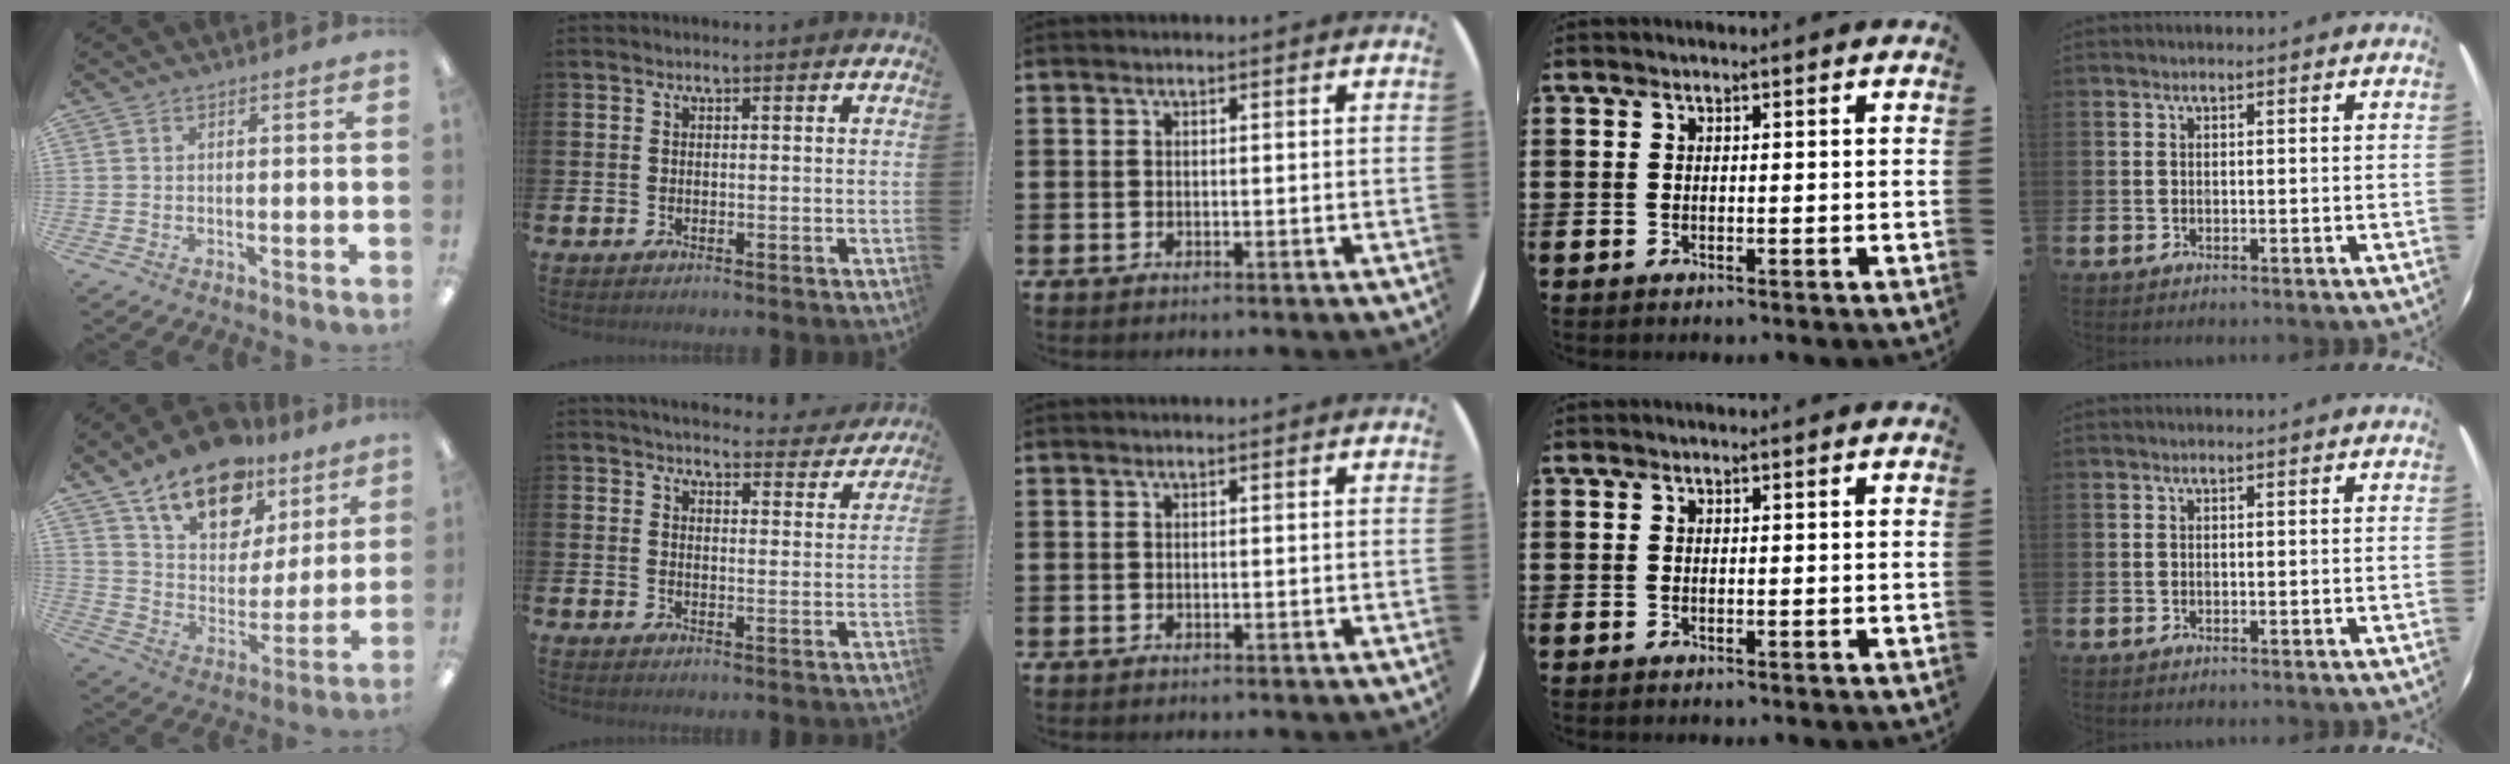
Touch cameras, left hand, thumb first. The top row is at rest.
{"thumb": {"total": 17.8, "force": [12.7, 9.8, 7.8], "torque": [-0.135, -0.070, 0.228]}, "index": {"total": 4.5, "force": [4.5, 0.7, 0.4], "torque": [-0.008, -0.037, 0.075]}}